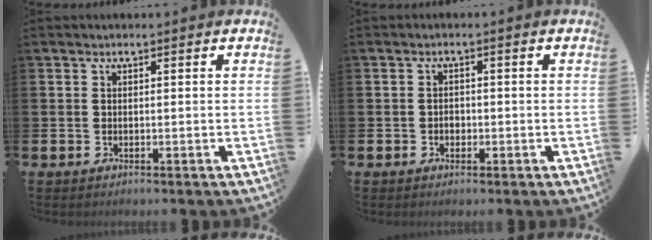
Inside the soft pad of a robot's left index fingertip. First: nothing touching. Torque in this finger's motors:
{"motor_torque": [0.02, 0.02, -0.01, 0.02]}